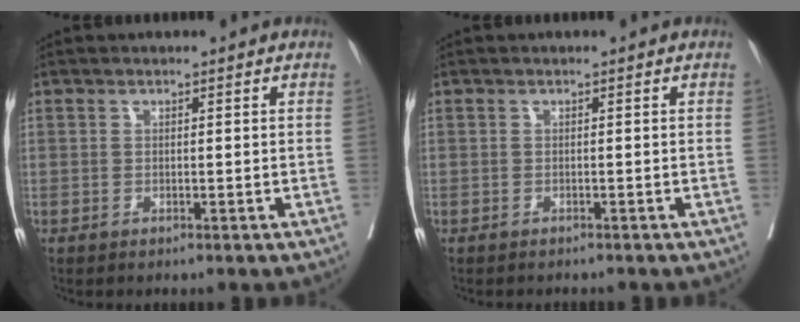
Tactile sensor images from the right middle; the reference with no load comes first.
{"total": 1.6, "force": [-1.5, 0.4, 0.4], "torque": [-0.011, -0.003, -0.020]}